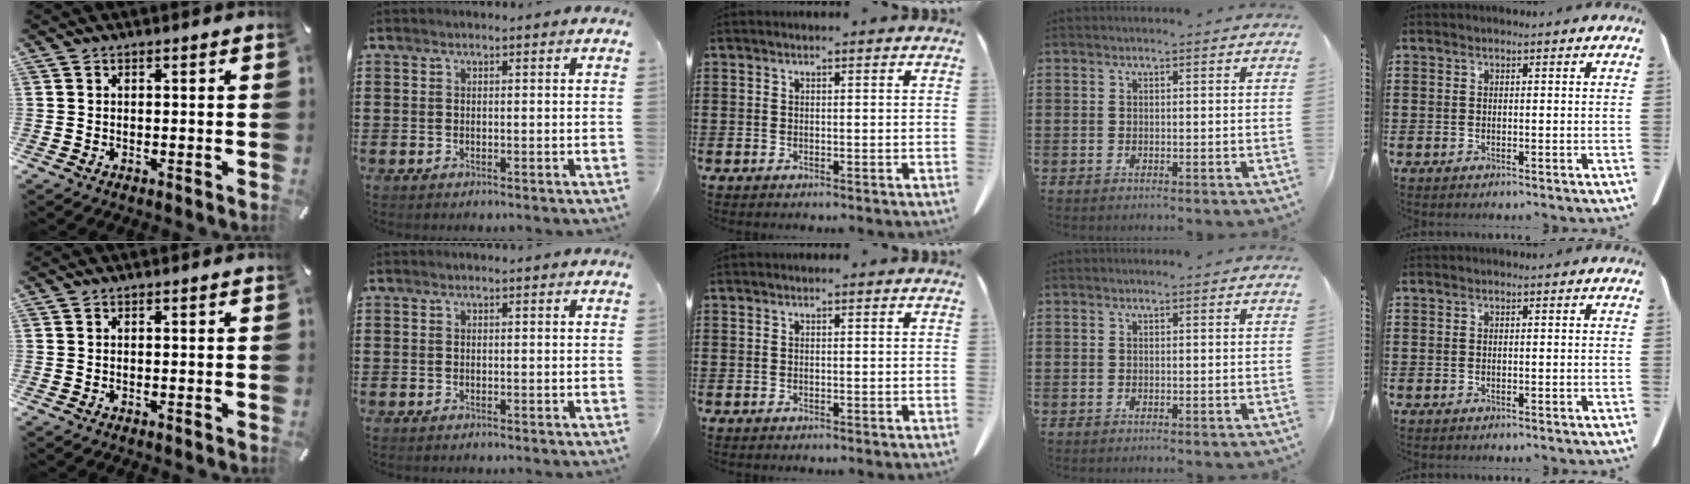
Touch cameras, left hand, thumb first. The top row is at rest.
{}